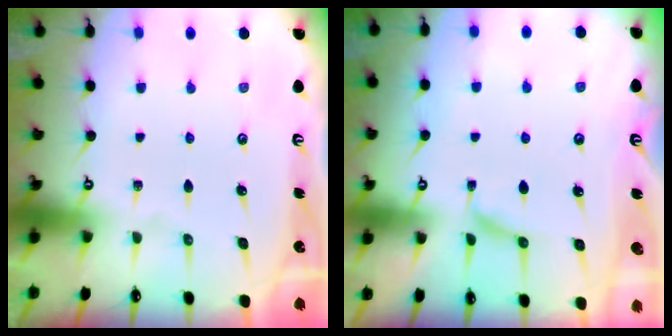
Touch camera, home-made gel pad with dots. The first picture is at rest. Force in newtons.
{"total": 1.8, "press": 1.7, "slide": 0.6}